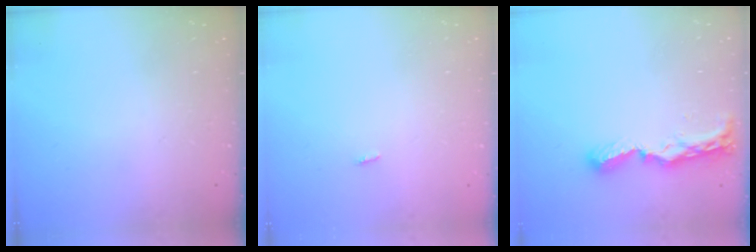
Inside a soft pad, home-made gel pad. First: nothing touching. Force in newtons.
{"total": 2.8, "press": 1.8, "slide": 2.2}
{"total": 8.8, "press": 8.8, "slide": 0.3}